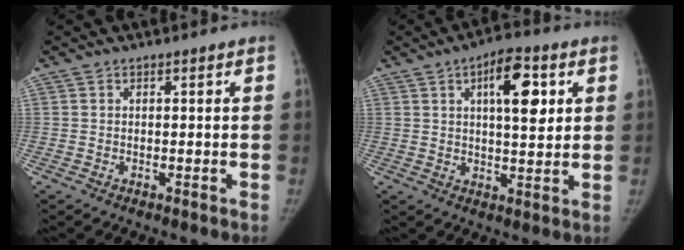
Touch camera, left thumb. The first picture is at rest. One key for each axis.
{"total": 10.5, "fx": 3.6, "fy": 4.3, "fz": 8.9, "tx": -0.109, "ty": -0.008, "tz": 0.052}